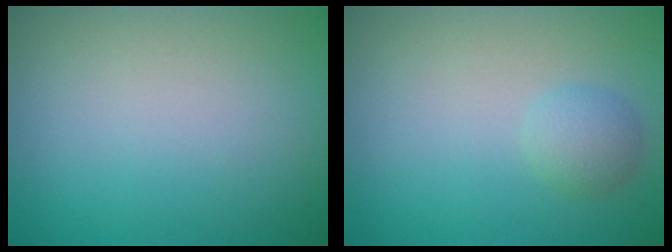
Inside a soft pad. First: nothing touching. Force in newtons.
{"total": 1.7, "press": 1.7, "slide": 0.1}